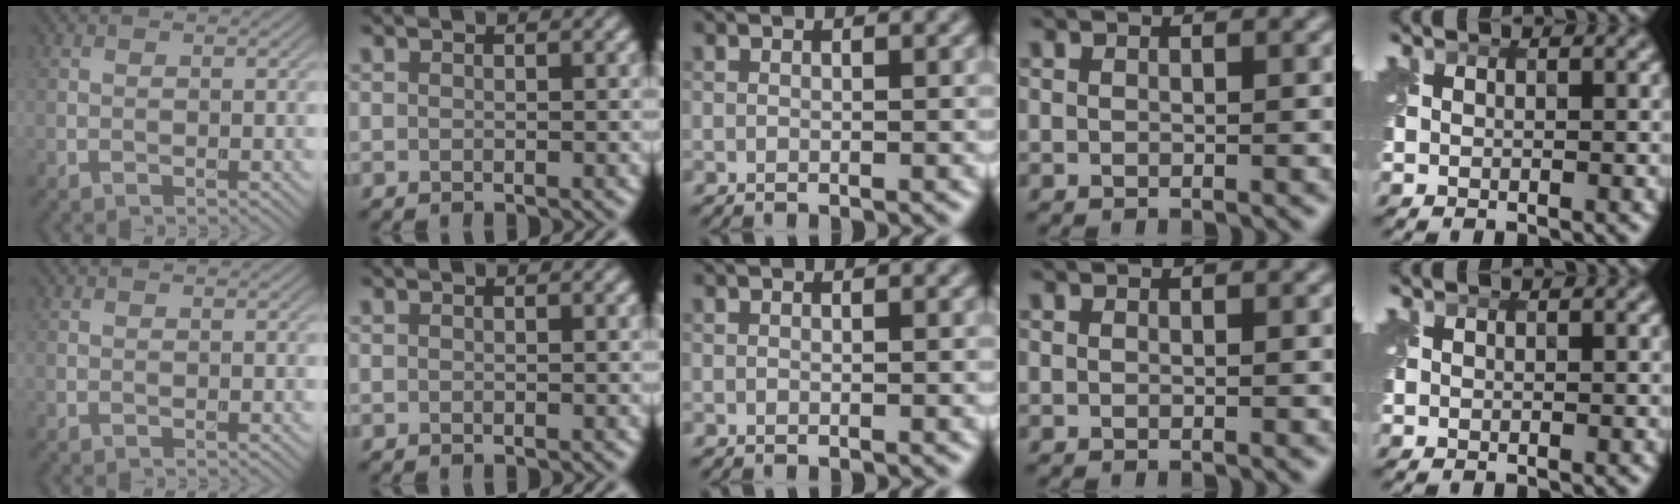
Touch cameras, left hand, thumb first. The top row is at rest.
{}